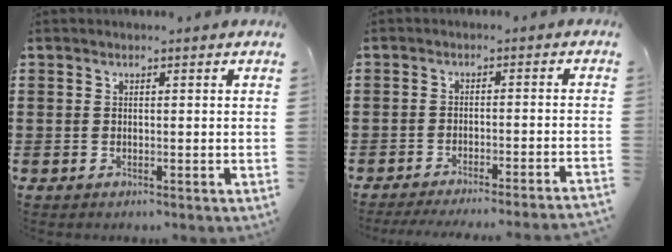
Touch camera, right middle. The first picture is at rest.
{"total": 3.1, "force": [-2.8, -0.6, 1.1], "torque": [-0.019, -0.005, -0.057]}